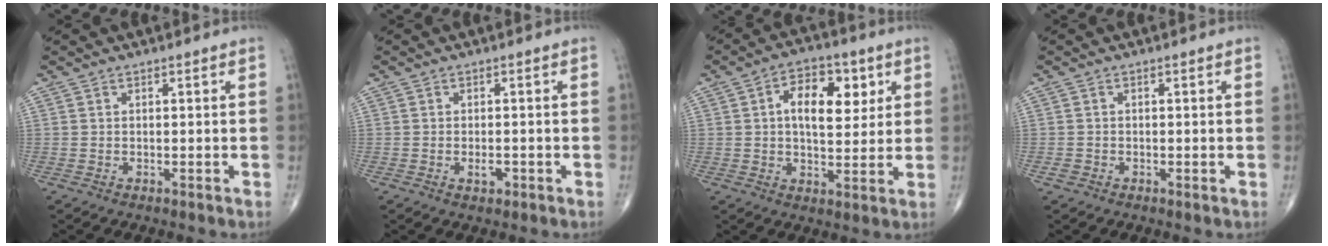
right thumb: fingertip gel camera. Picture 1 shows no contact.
{"total": 1.8, "force": [-0.7, 0.9, 1.4], "torque": [-0.023, 0.000, -0.009]}
{"total": 11.1, "force": [3.0, 6.4, 8.6], "torque": [-0.101, -0.004, 0.043]}
{"total": 1.0, "force": [-0.4, 0.8, 0.5], "torque": [-0.010, 0.001, -0.008]}